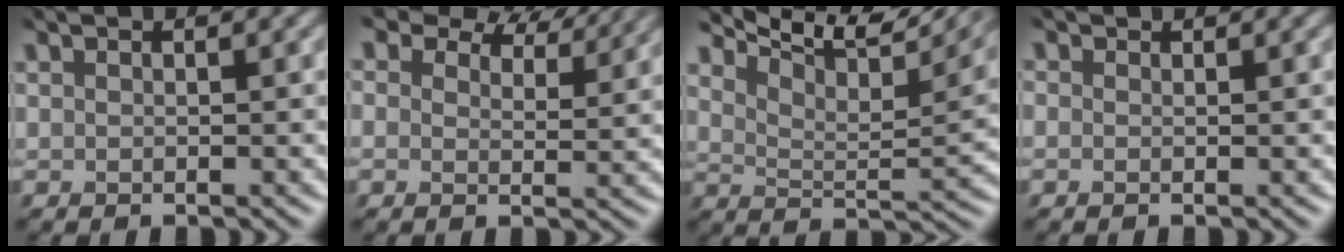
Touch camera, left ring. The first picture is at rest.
{"total": 6.0, "force": [5.5, 2.1, 1.4], "torque": [-0.044, -0.020, 0.084]}
{"total": 8.0, "force": [5.0, 3.3, 5.2], "torque": [-0.104, 0.000, 0.093]}
{"total": 1.0, "force": [-0.3, -0.5, -0.9], "torque": [0.009, -0.006, 0.004]}